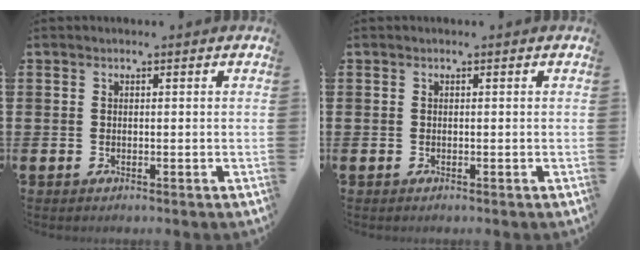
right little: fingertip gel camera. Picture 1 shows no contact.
{"total": 0.0}